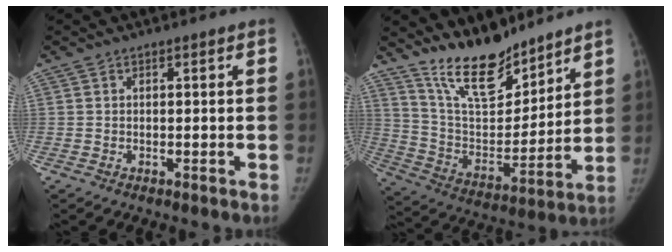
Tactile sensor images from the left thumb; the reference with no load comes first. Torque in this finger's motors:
{"motor_torque": [0.26, 0.15, 1.37, -1.40, 0.12]}